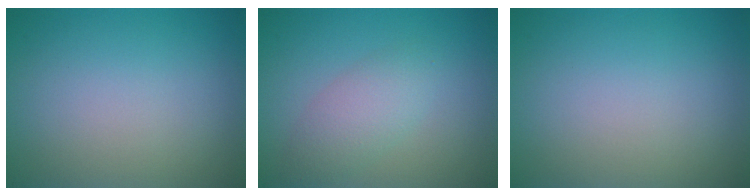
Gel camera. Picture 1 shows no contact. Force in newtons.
{"total": 2.9, "press": 2.8, "slide": 0.3}
{"total": 0.0}